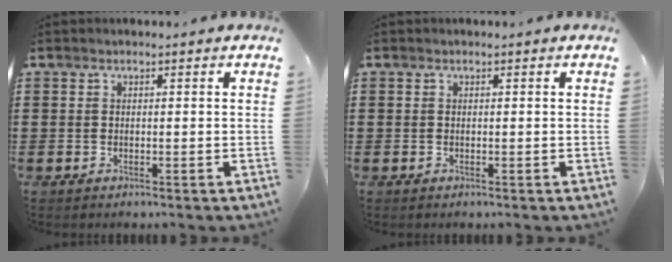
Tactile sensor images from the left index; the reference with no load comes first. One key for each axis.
{"total": 0.0}